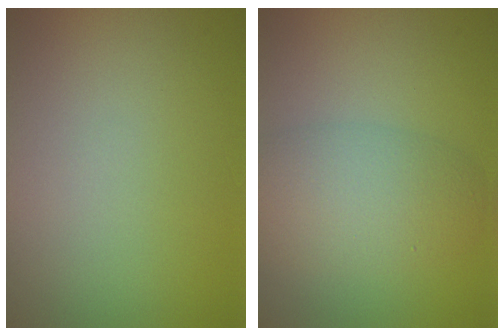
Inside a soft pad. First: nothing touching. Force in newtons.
{"total": 5.2, "press": 5.2, "slide": 0.2}